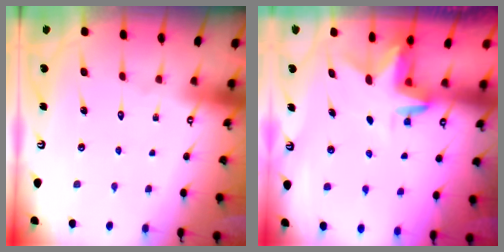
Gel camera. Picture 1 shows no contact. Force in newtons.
{"total": 3.0, "press": 3.0, "slide": 0.1}